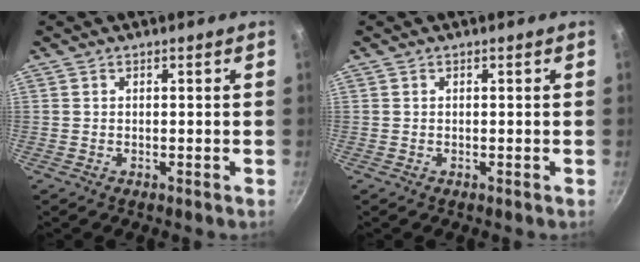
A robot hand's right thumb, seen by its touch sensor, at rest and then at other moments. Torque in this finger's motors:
{"motor_torque": [-0.12, -0.07, 0.09, 0.03, 0.00]}